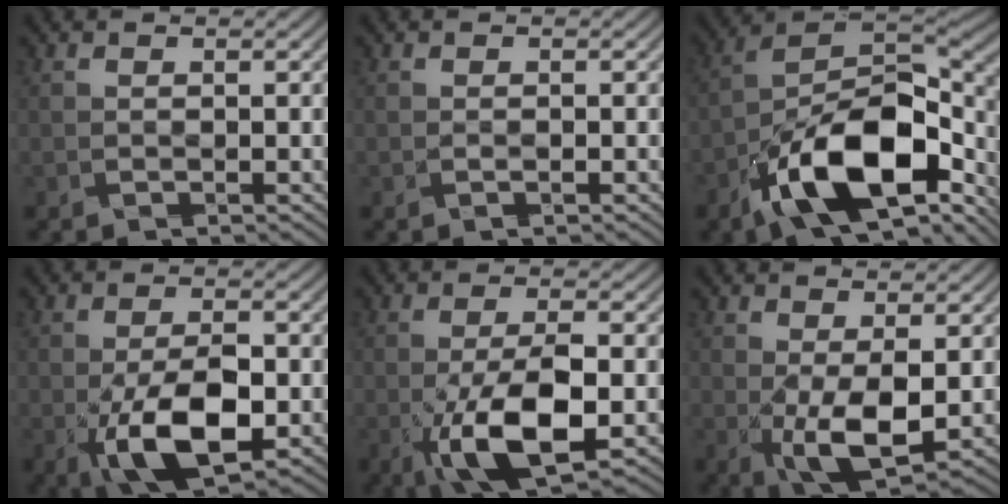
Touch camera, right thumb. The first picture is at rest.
{"total": 0.0}
{"total": 16.7, "force": [-9.6, 7.4, 11.4], "torque": [-0.189, -0.027, -0.176]}
{"total": 9.2, "force": [-3.0, 4.1, 7.7], "torque": [-0.141, -0.010, -0.047]}
{"total": 9.7, "force": [-3.3, 3.5, 8.4], "torque": [-0.153, -0.010, -0.054]}
{"total": 6.4, "force": [-0.4, 2.6, 5.9], "torque": [-0.117, -0.007, 0.001]}